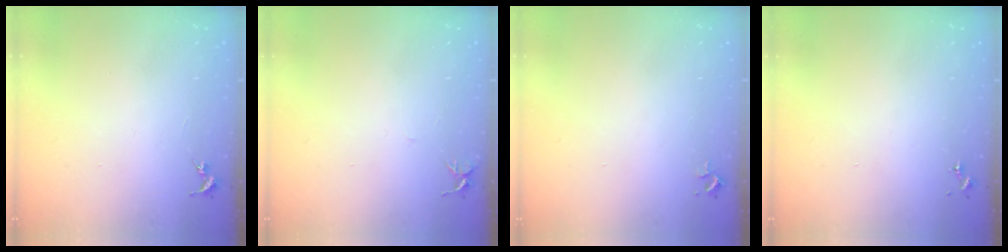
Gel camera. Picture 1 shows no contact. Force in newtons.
{"total": 4.5, "press": 4.5, "slide": 0.4}
{"total": 2.2, "press": 2.2, "slide": 0.3}
{"total": 0.0}